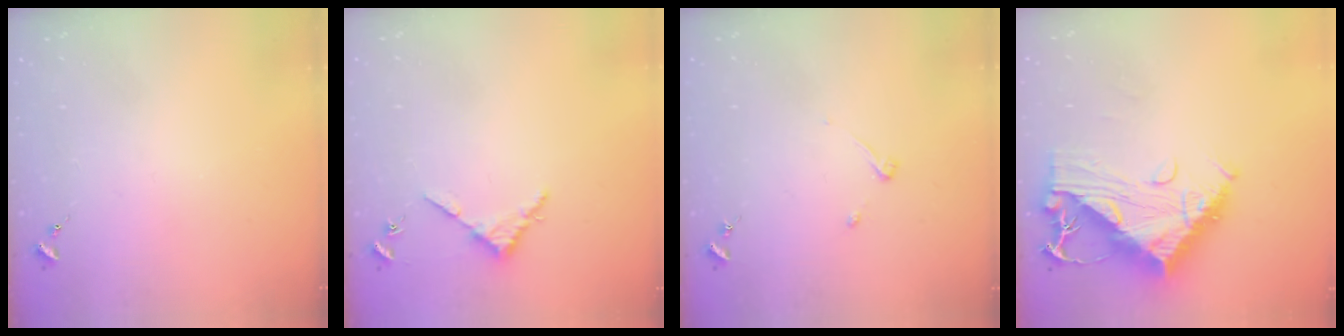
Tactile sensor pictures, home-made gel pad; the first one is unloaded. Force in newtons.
{"total": 3.4, "press": 3.4, "slide": 0.4}
{"total": 3.3, "press": 3.2, "slide": 0.6}
{"total": 14.5, "press": 14.4, "slide": 1.6}